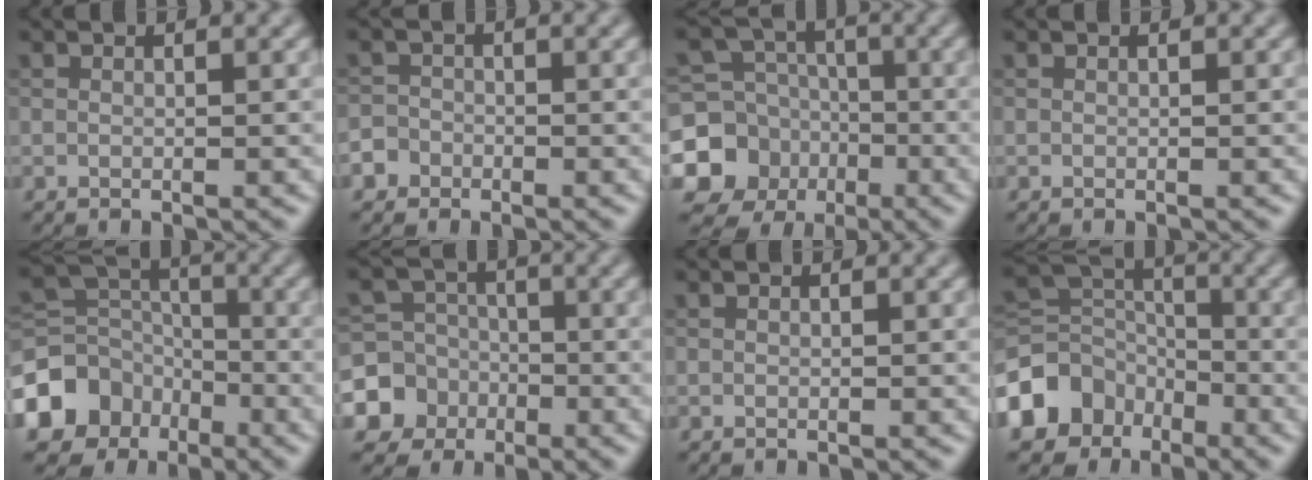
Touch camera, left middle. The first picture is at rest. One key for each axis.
{"total": 3.0, "fx": -1.7, "fy": 2.4, "fz": 0.4, "tx": 0.013, "ty": -0.001, "tz": -0.037}
{"total": 11.1, "fx": -3.7, "fy": 10.2, "fz": 2.4, "tx": -0.062, "ty": -0.029, "tz": -0.084}
{"total": 0.0}
{"total": 9.7, "fx": -5.6, "fy": 7.4, "fz": 2.9, "tx": -0.075, "ty": -0.008, "tz": -0.115}
{"total": 8.5, "fx": -3.0, "fy": 7.8, "fz": 1.3, "tx": -0.032, "ty": -0.007, "tz": -0.073}
{"total": 0.0}
{"total": 7.8, "fx": -4.6, "fy": 5.6, "fz": 2.8, "tx": -0.055, "ty": 0.001, "tz": -0.102}